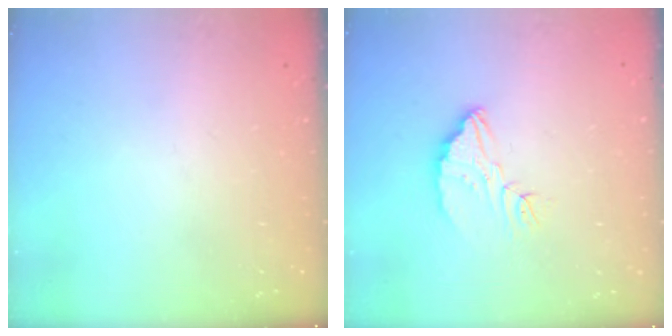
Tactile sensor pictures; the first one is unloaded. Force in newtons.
{"total": 5.5, "press": 5.5, "slide": 0.3}